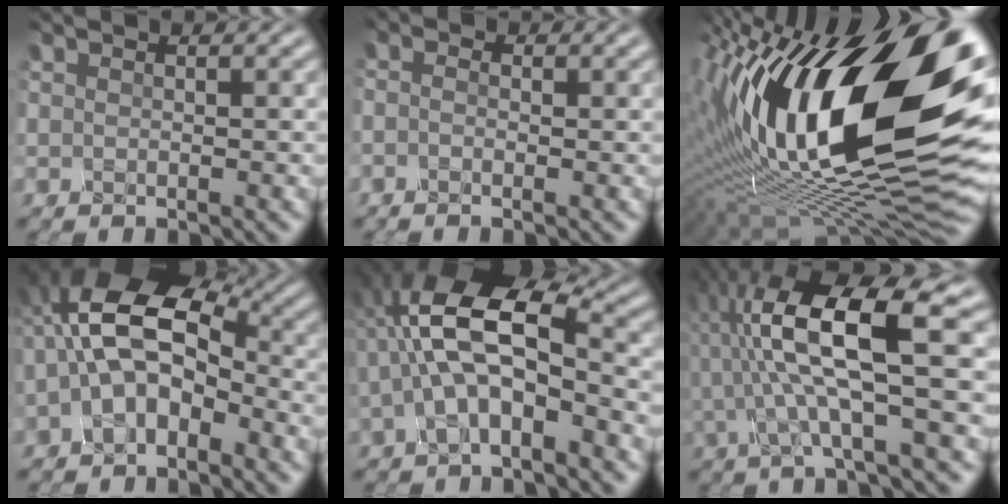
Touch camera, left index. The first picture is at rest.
{"total": 1.3, "force": [-1.3, -0.3, 0.3], "torque": [-0.006, -0.009, -0.017]}
{"total": 19.0, "force": [3.1, 8.1, 16.8], "torque": [-0.311, 0.015, 0.061]}
{"total": 7.3, "force": [-2.5, 4.1, 5.5], "torque": [-0.122, 0.019, -0.041]}
{"total": 7.0, "force": [-2.1, 2.7, 6.2], "torque": [-0.140, 0.016, -0.024]}
{"total": 9.0, "force": [-0.7, 1.5, 8.8], "torque": [-0.175, 0.010, 0.008]}